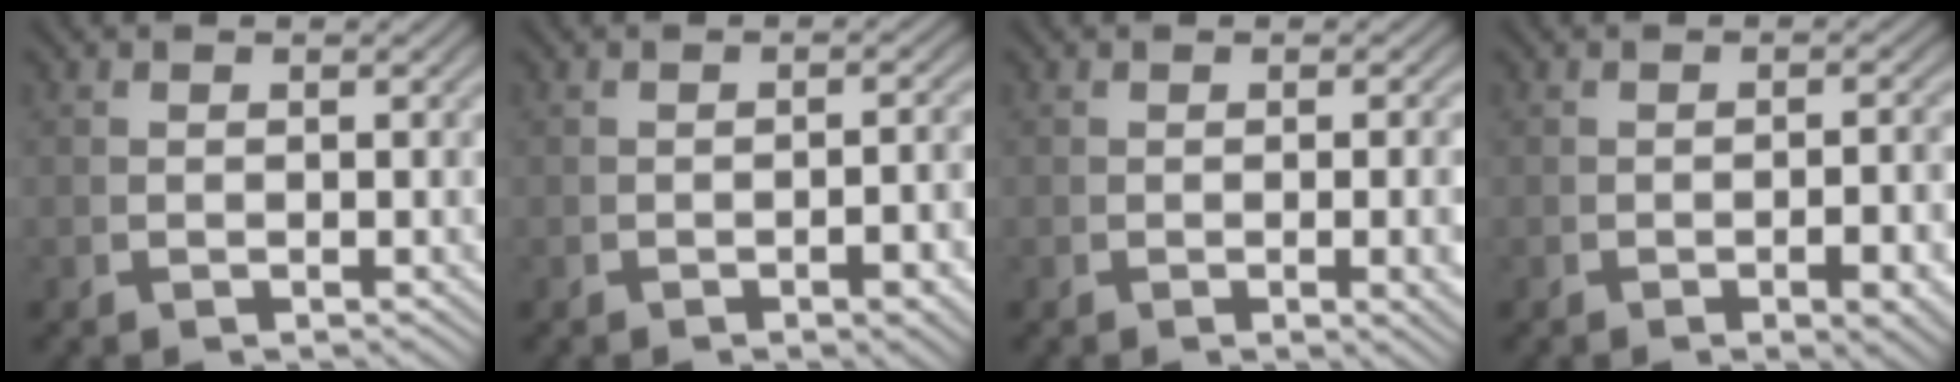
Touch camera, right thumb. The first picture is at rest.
{"total": 2.2, "force": [-1.1, 0.5, 1.9], "torque": [-0.022, 0.007, -0.017]}
{"total": 2.7, "force": [-0.4, 0.5, 2.6], "torque": [-0.033, 0.003, -0.007]}
{"total": 2.9, "force": [-1.1, 0.8, 2.6], "torque": [-0.032, 0.005, -0.018]}